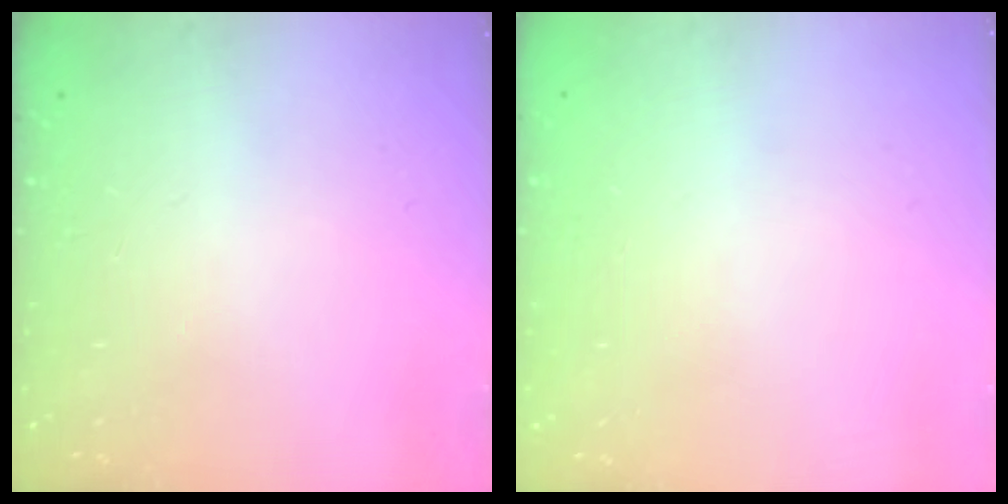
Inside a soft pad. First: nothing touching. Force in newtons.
{"total": 0.0}